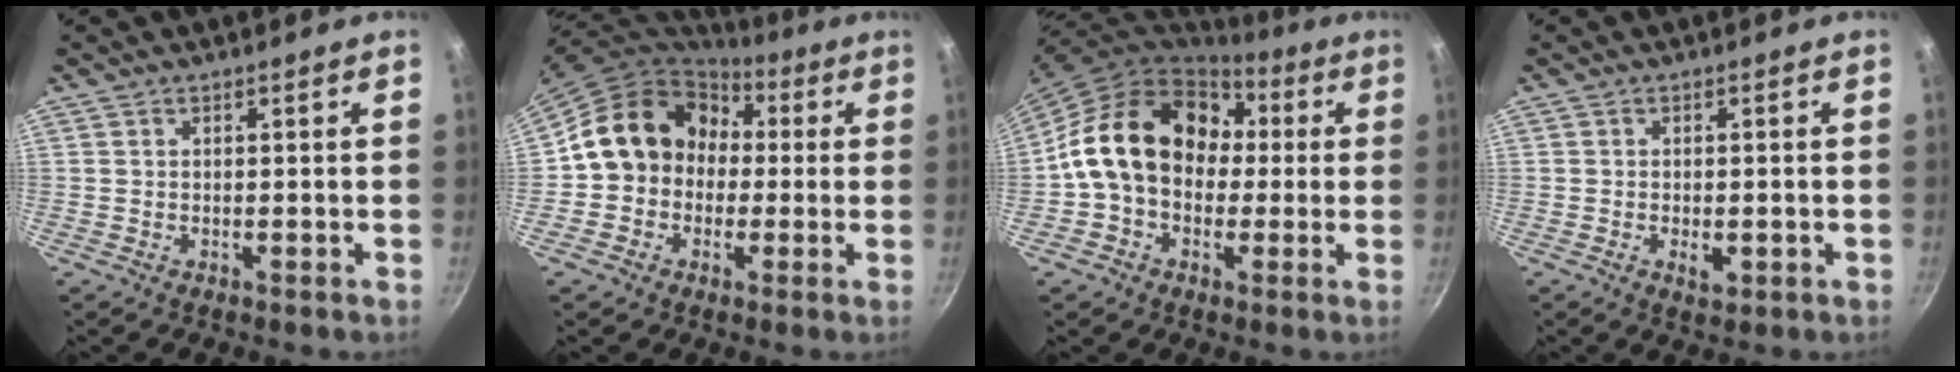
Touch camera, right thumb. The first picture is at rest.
{"total": 14.9, "force": [1.1, 13.0, 7.3], "torque": [-0.079, 0.043, 0.001]}
{"total": 18.8, "force": [1.8, 14.4, 12.0], "torque": [-0.172, 0.046, 0.020]}
{"total": 3.1, "force": [-0.9, 1.5, 2.5], "torque": [-0.037, 0.000, -0.010]}